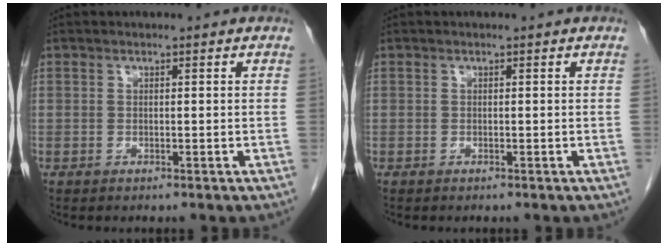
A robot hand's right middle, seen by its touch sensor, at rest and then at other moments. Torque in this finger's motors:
{"motor_torque": [-0.49, 0.06, -0.01, 0.02]}